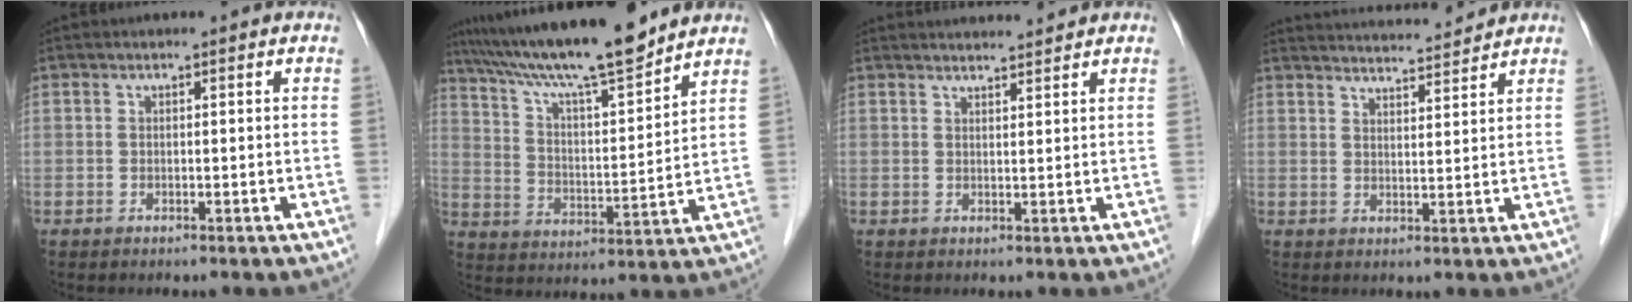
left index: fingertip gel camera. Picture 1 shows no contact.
{"total": 16.1, "force": [13.9, 0.5, 8.2], "torque": [-0.143, 0.006, 0.233]}
{"total": 4.7, "force": [4.6, 0.1, 0.7], "torque": [-0.013, 0.017, 0.062]}
{"total": 9.9, "force": [9.6, 0.3, 2.1], "torque": [-0.034, 0.012, 0.137]}